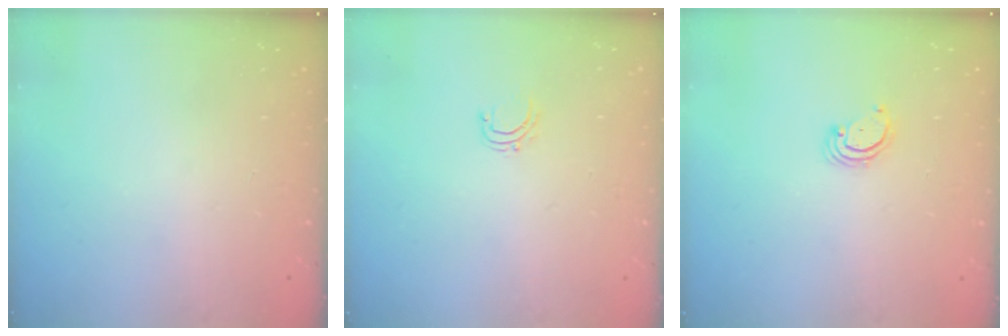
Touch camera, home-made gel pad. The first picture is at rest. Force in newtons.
{"total": 4.4, "press": 4.4, "slide": 0.3}
{"total": 2.3, "press": 2.3, "slide": 0.2}